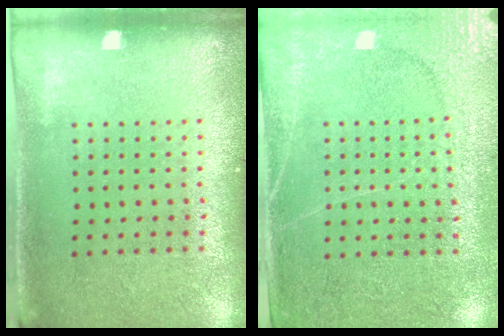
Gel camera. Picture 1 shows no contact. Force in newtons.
{"total": 2.9, "press": 2.7, "slide": 1.1}